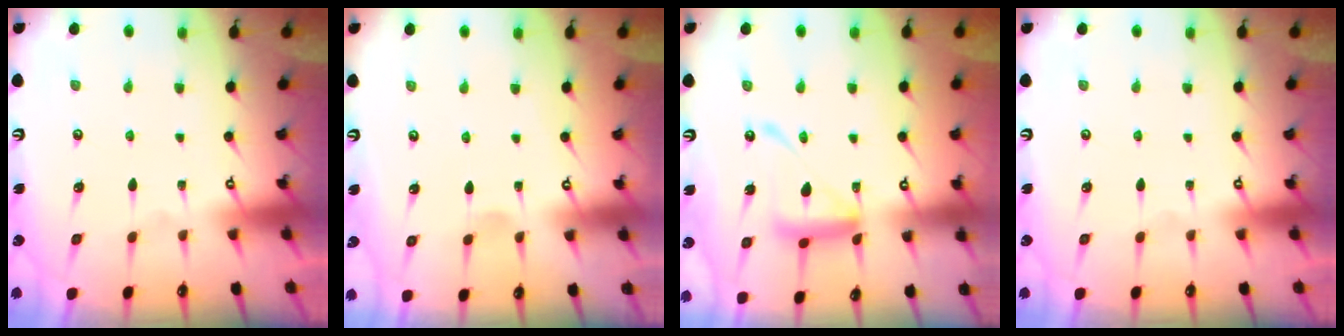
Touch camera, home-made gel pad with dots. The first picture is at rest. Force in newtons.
{"total": 2.3, "press": 2.3, "slide": 0.3}
{"total": 13.1, "press": 13.1, "slide": 1.1}
{"total": 0.0}